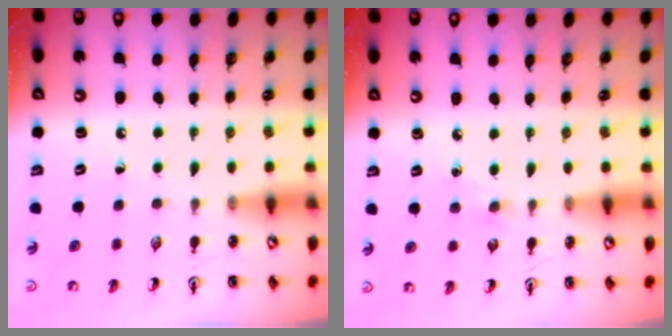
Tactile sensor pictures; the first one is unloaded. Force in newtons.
{"total": 2.9, "press": 2.9, "slide": 0.4}